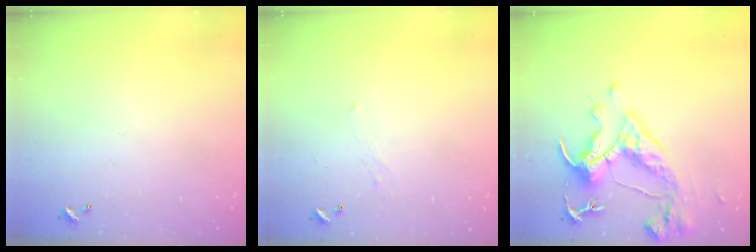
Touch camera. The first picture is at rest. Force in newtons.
{"total": 1.0, "press": 0.8, "slide": 0.5}
{"total": 9.1, "press": 9.0, "slide": 1.6}